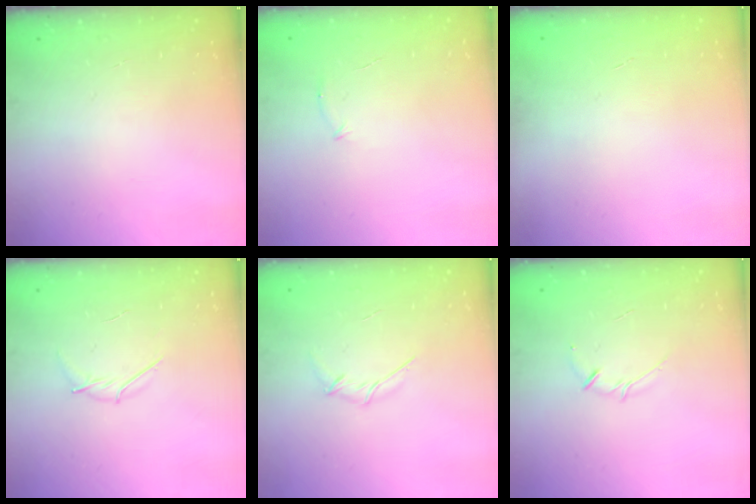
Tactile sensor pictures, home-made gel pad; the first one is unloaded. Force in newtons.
{"total": 4.7, "press": 4.5, "slide": 1.3}
{"total": 0.0}
{"total": 3.8, "press": 3.6, "slide": 1.1}
{"total": 3.1, "press": 3.0, "slide": 0.8}
{"total": 3.3, "press": 3.2, "slide": 0.6}